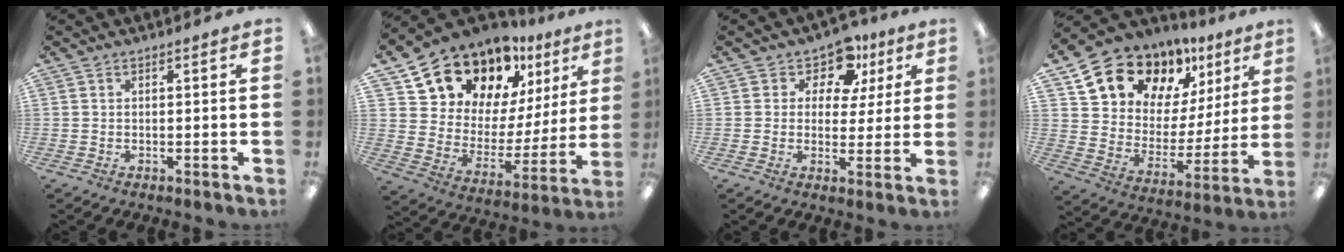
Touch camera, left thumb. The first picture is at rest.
{"total": 15.6, "force": [13.8, 6.6, 3.1], "torque": [-0.088, -0.116, 0.252]}
{"total": 8.5, "force": [5.2, 5.9, 3.2], "torque": [-0.056, -0.034, 0.094]}
{"total": 14.0, "force": [11.7, 7.1, 3.0], "torque": [-0.087, -0.097, 0.219]}